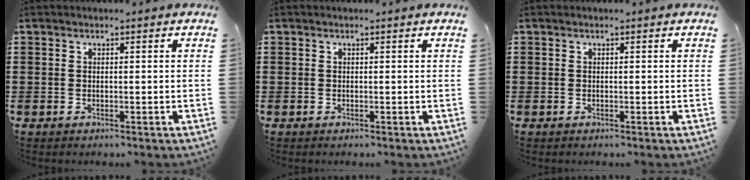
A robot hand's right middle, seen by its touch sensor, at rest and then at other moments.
{"total": 0.0}
{"total": 0.0}